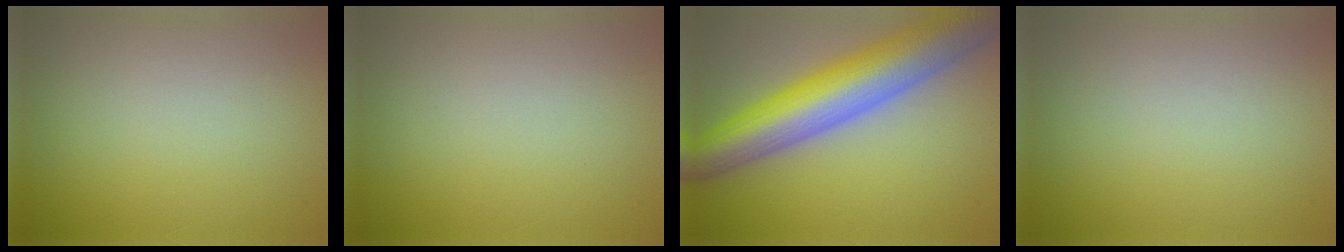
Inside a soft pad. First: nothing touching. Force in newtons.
{"total": 0.0}
{"total": 11.4, "press": 11.4, "slide": 0.5}
{"total": 0.0}